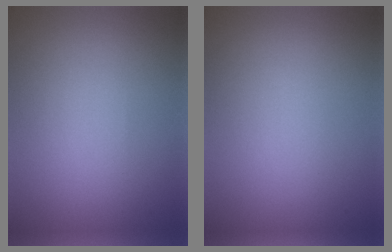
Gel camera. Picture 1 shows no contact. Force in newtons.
{"total": 0.0}